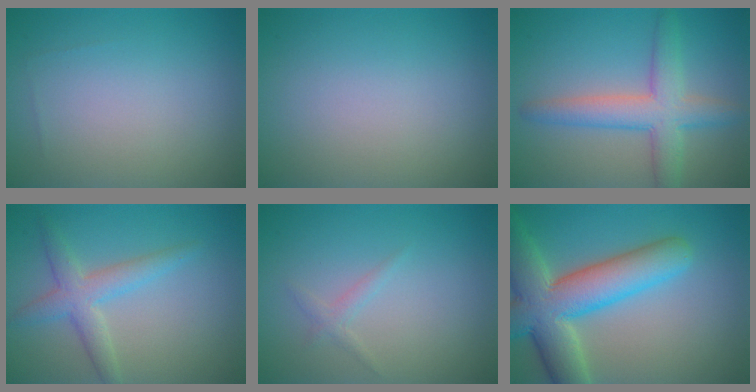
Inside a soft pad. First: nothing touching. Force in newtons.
{"total": 0.0}
{"total": 5.2, "press": 5.2, "slide": 0.2}
{"total": 3.3, "press": 3.3, "slide": 0.1}
{"total": 1.0, "press": 1.0, "slide": 0.0}
{"total": 9.6, "press": 9.6, "slide": 0.7}